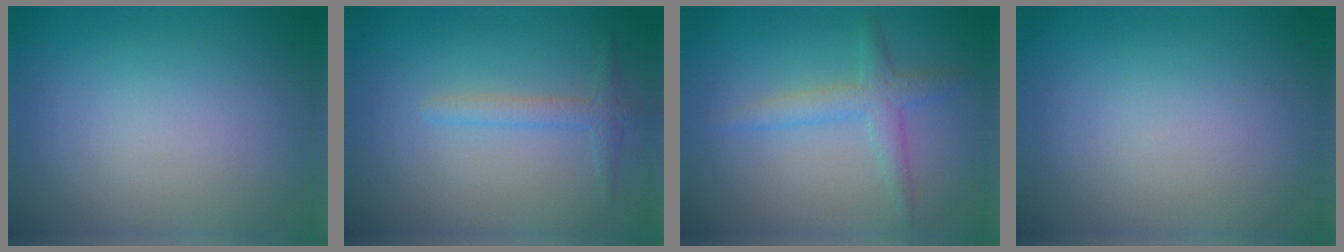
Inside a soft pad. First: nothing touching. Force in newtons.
{"total": 1.6, "press": 1.6, "slide": 0.1}
{"total": 1.8, "press": 1.8, "slide": 0.1}
{"total": 0.0}